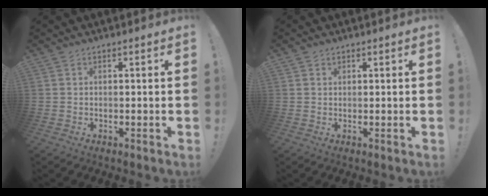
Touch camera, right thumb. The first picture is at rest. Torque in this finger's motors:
{"motor_torque": [-0.21, -0.11, -0.13, 0.10, 0.06]}